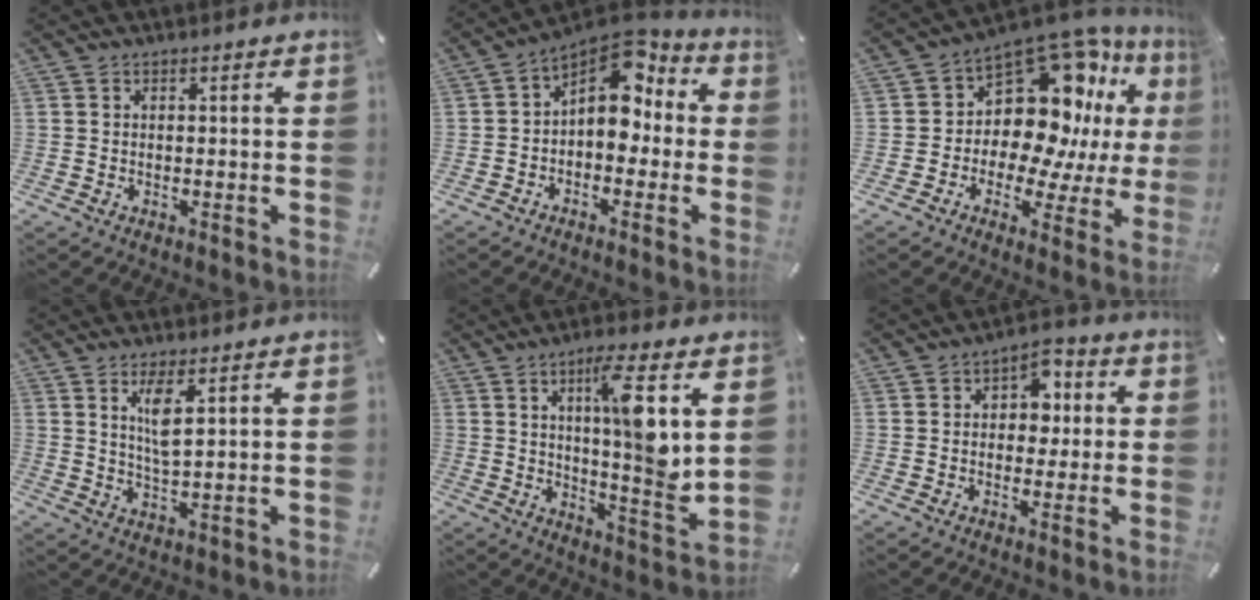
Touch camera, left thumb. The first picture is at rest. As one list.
[{"total": 9.4, "force": [3.2, 6.7, 5.8], "torque": [-0.081, -0.031, 0.056]}, {"total": 16.5, "force": [7.0, 10.7, 10.3], "torque": [-0.169, -0.086, 0.116]}, {"total": 5.7, "force": [2.9, 1.4, 4.7], "torque": [-0.095, -0.004, 0.049]}, {"total": 12.9, "force": [4.4, 1.6, 12.0], "torque": [-0.178, -0.028, 0.065]}, {"total": 6.2, "force": [0.1, 4.9, 3.7], "torque": [-0.045, 0.007, -0.005]}]